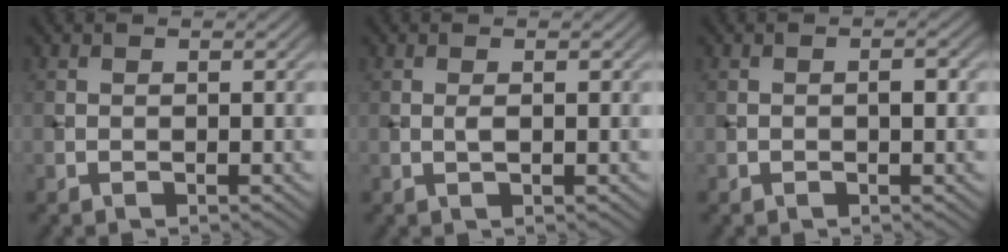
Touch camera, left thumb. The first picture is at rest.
{"total": 0.9, "force": [0.1, 0.2, 0.9], "torque": [-0.020, 0.000, 0.001]}
{"total": 1.2, "force": [-0.1, 0.5, 1.1], "torque": [-0.015, 0.004, -0.004]}